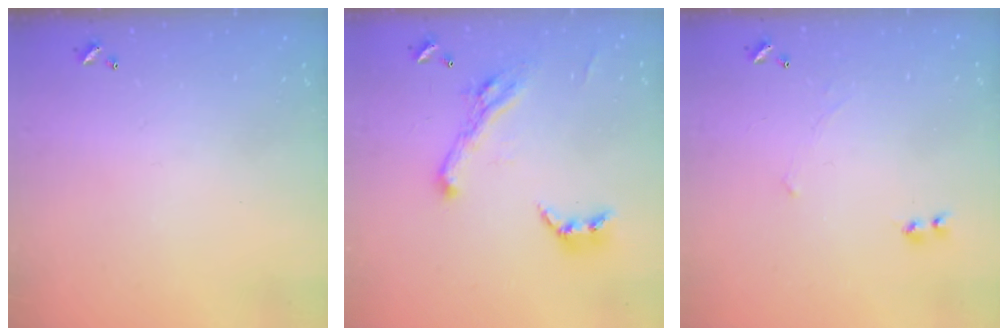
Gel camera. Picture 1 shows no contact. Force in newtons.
{"total": 7.2, "press": 7.1, "slide": 1.1}
{"total": 2.3, "press": 2.3, "slide": 0.2}